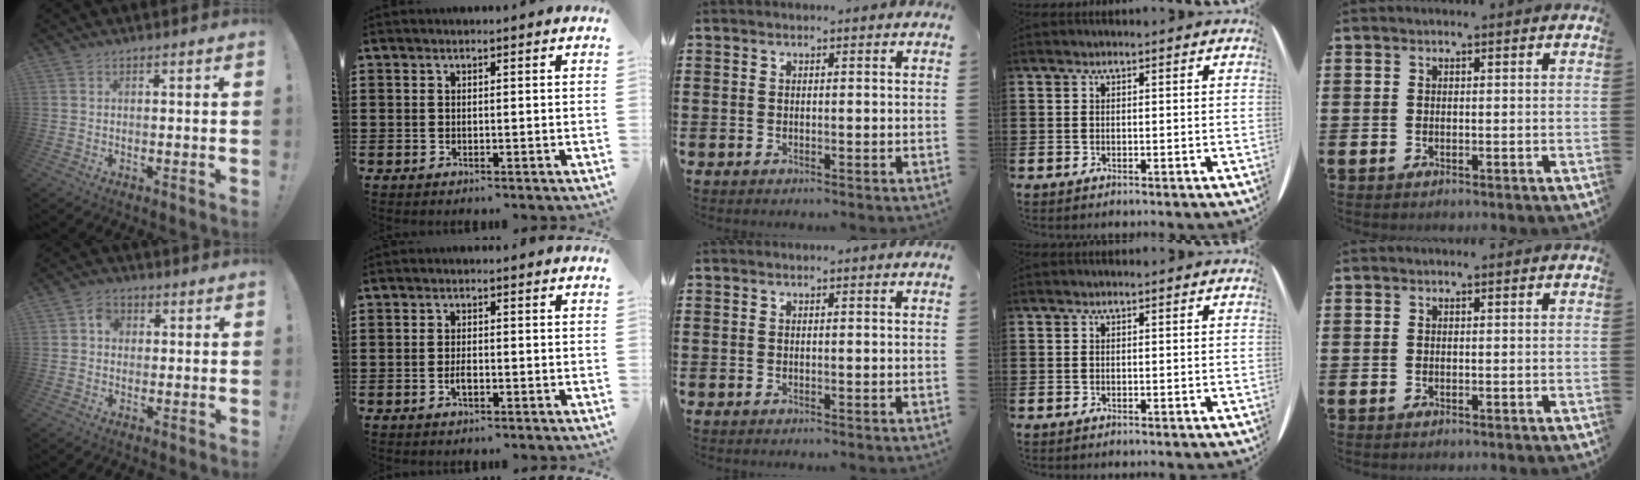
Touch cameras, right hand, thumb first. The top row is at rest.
{"thumb": {"total": 4.1, "force": [0.3, 3.5, 2.1], "torque": [-0.027, 0.006, 0.004]}, "index": {"total": 1.9, "force": [-0.7, 0.7, 1.6], "torque": [-0.032, 0.001, -0.013]}}